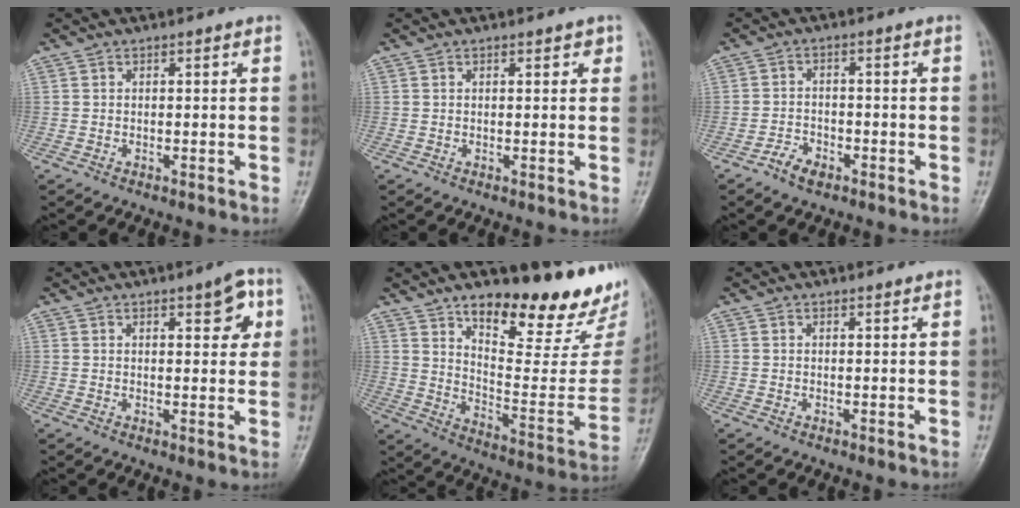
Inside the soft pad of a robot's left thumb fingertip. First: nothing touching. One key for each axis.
{"total": 1.5, "fx": 0.8, "fy": 0.8, "fz": 1.0, "tx": -0.004, "ty": -0.002, "tz": 0.007}
{"total": 3.4, "fx": -2.3, "fy": 1.8, "fz": 1.6, "tx": -0.028, "ty": 0.016, "tz": -0.041}
{"total": 5.9, "fx": 2.5, "fy": 2.3, "fz": 4.8, "tx": -0.042, "ty": -0.007, "tz": 0.028}
{"total": 24.0, "fx": 17.8, "fy": 7.8, "fz": 14.2, "tx": -0.159, "ty": -0.117, "tz": 0.259}
{"total": 0.6, "fx": 0.5, "fy": 0.0, "fz": 0.1, "tx": -0.005, "ty": -0.004, "tz": 0.008}